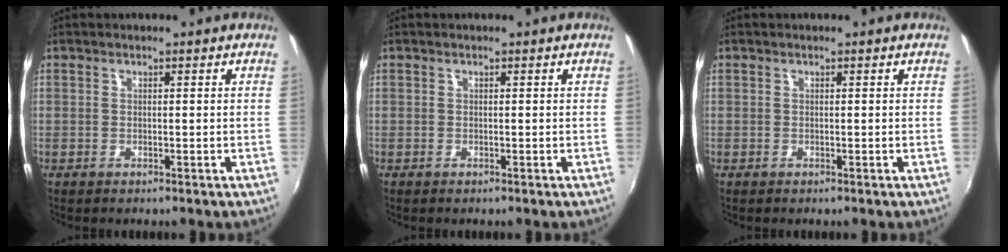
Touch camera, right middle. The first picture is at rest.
{"total": 0.0}
{"total": 0.0}